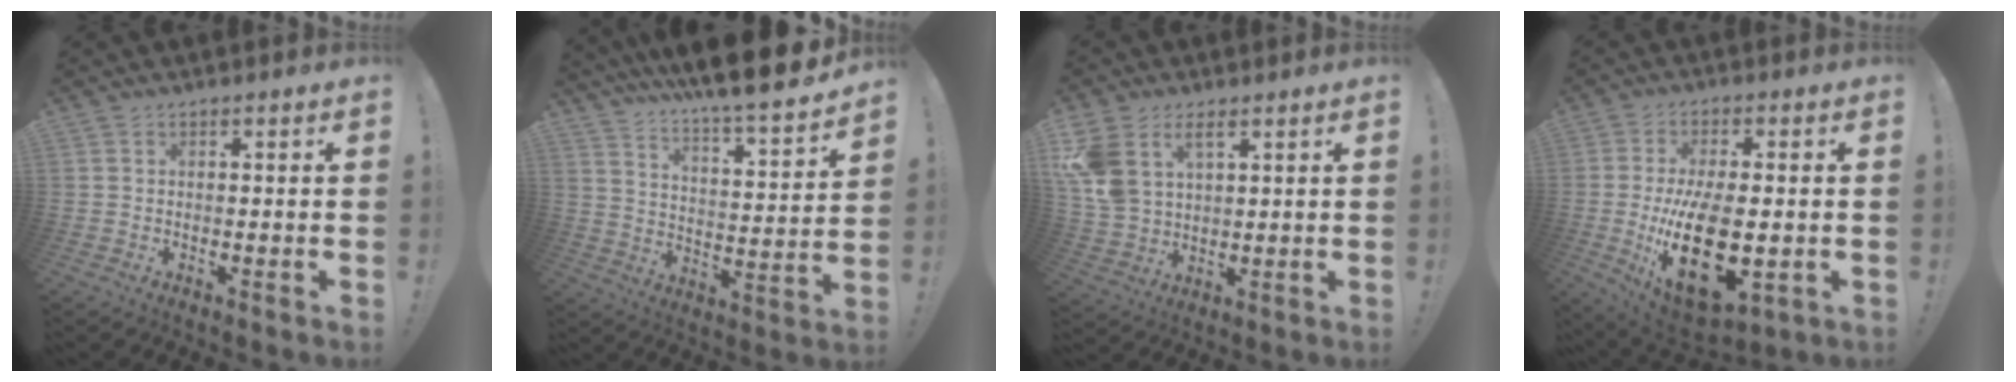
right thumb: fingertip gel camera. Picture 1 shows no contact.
{"total": 10.5, "force": [9.3, 0.6, 4.8], "torque": [-0.094, -0.091, 0.153]}
{"total": 9.9, "force": [5.1, 6.4, 5.6], "torque": [-0.118, -0.022, 0.099]}
{"total": 20.8, "force": [-2.9, 10.3, 17.8], "torque": [-0.322, -0.015, -0.037]}